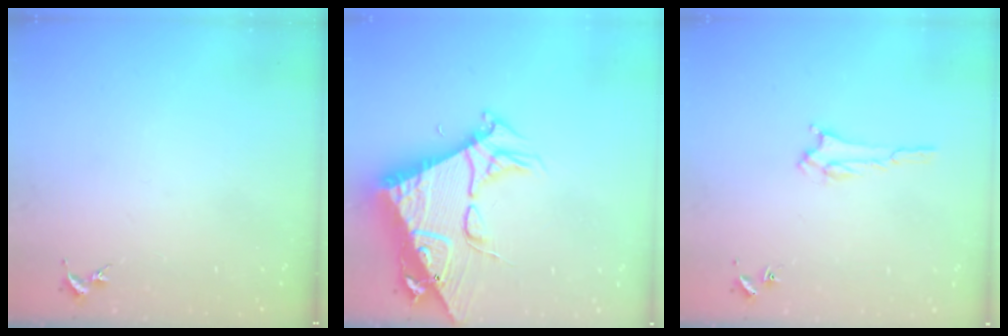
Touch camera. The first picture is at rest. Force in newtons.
{"total": 10.8, "press": 10.8, "slide": 0.9}
{"total": 1.5, "press": 1.5, "slide": 0.2}